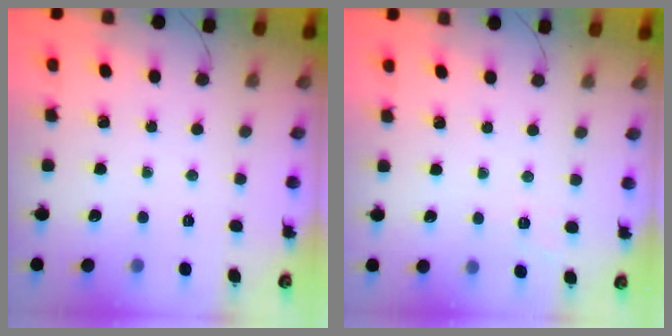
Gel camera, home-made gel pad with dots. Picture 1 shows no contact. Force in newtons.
{"total": 2.0, "press": 1.2, "slide": 1.6}